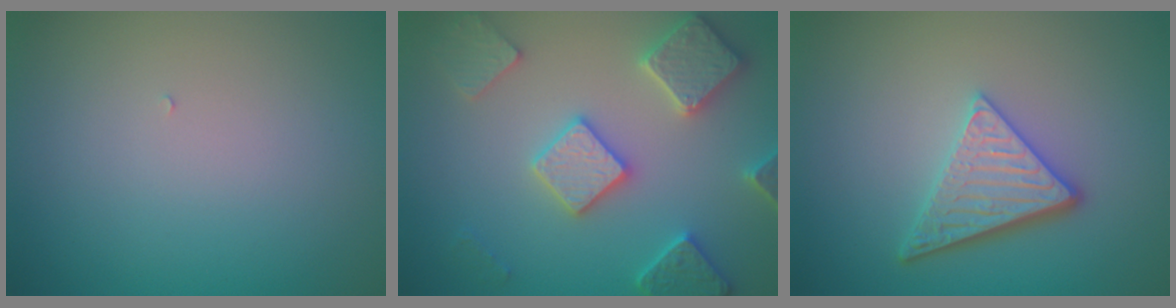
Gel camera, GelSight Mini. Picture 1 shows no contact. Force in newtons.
{"total": 5.7, "press": 5.6, "slide": 1.3}
{"total": 4.0, "press": 3.4, "slide": 2.1}